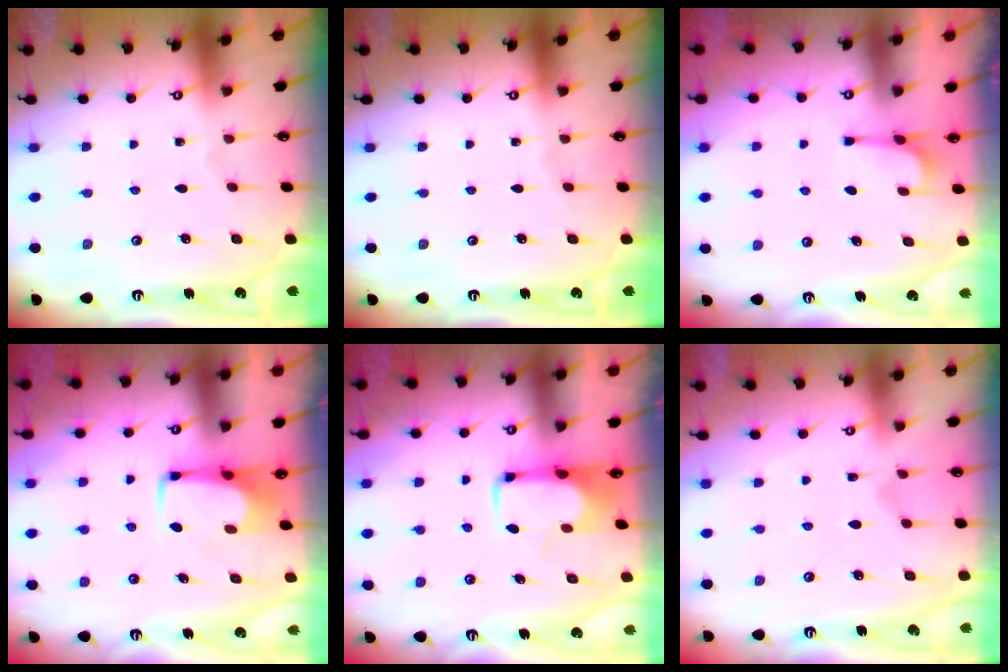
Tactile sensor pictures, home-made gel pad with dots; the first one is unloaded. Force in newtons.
{"total": 0.0}
{"total": 3.2, "press": 3.0, "slide": 1.0}
{"total": 0.0}
{"total": 1.6, "press": 1.5, "slide": 0.4}
{"total": 2.1, "press": 1.9, "slide": 1.0}